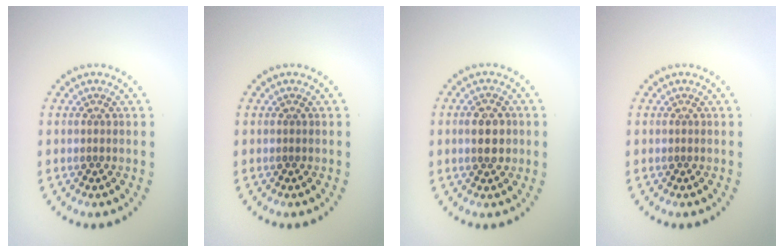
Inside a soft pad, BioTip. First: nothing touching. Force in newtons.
{"total": 0.0}
{"total": 2.6, "press": 2.6, "slide": 0.2}
{"total": 0.0}